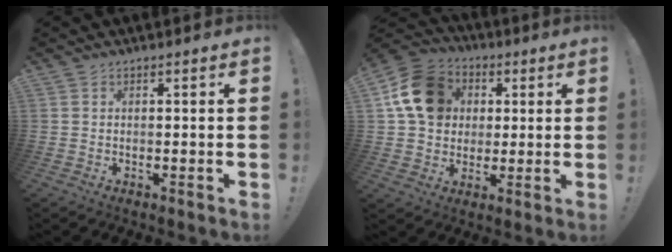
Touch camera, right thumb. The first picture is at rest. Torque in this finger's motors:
{"motor_torque": [1.16, 1.08, 0.35, -0.08, 0.05]}